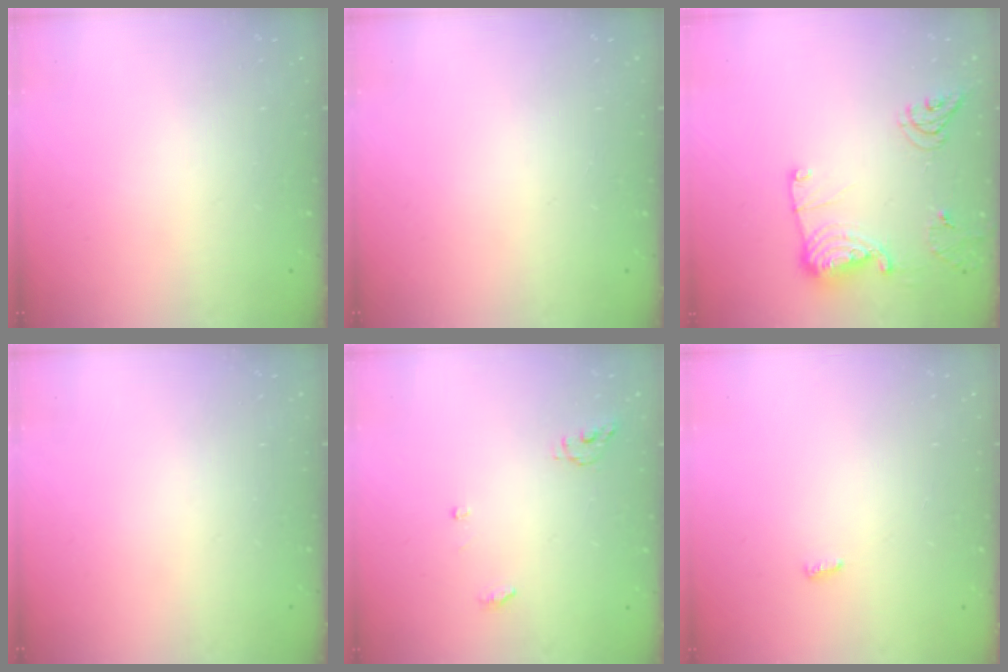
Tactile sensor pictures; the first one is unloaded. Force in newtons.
{"total": 0.0}
{"total": 12.9, "press": 12.9, "slide": 0.7}
{"total": 0.0}
{"total": 4.6, "press": 4.6, "slide": 0.3}
{"total": 2.8, "press": 2.8, "slide": 0.5}